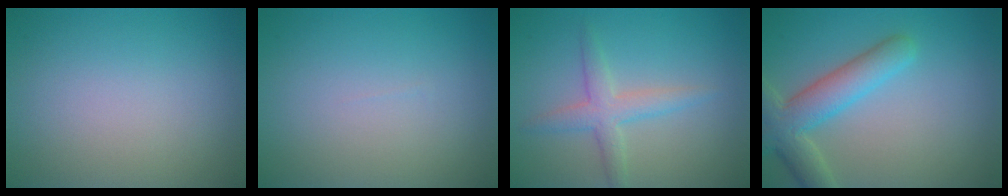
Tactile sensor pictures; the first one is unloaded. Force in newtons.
{"total": 0.0}
{"total": 2.8, "press": 2.8, "slide": 0.1}
{"total": 5.3, "press": 5.3, "slide": 0.4}